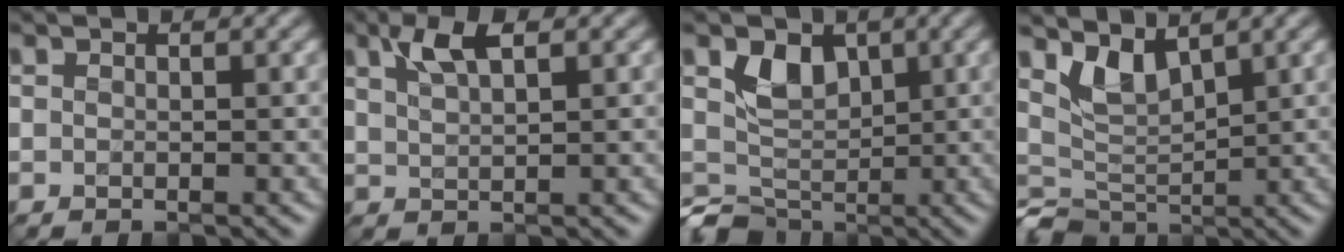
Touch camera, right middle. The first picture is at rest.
{"total": 3.2, "force": [1.9, 1.0, 2.4], "torque": [-0.047, 0.004, 0.035]}
{"total": 3.7, "force": [0.1, 3.1, 2.0], "torque": [-0.025, -0.006, 0.005]}
{"total": 2.9, "force": [1.3, 1.9, 1.7], "torque": [-0.037, -0.008, 0.032]}